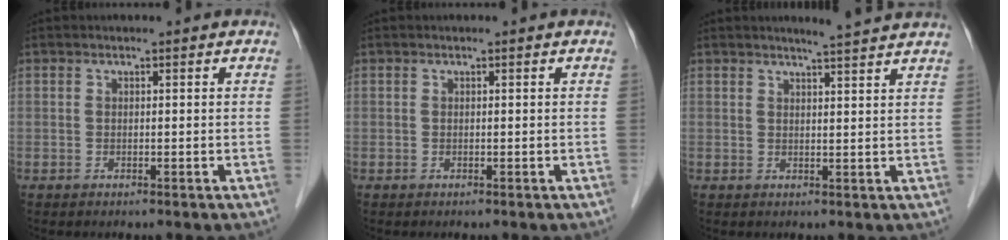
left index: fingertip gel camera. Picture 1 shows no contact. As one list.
[{"total": 0.0}, {"total": 5.2, "force": [4.7, -0.8, 2.0], "torque": [-0.033, 0.003, 0.052]}]